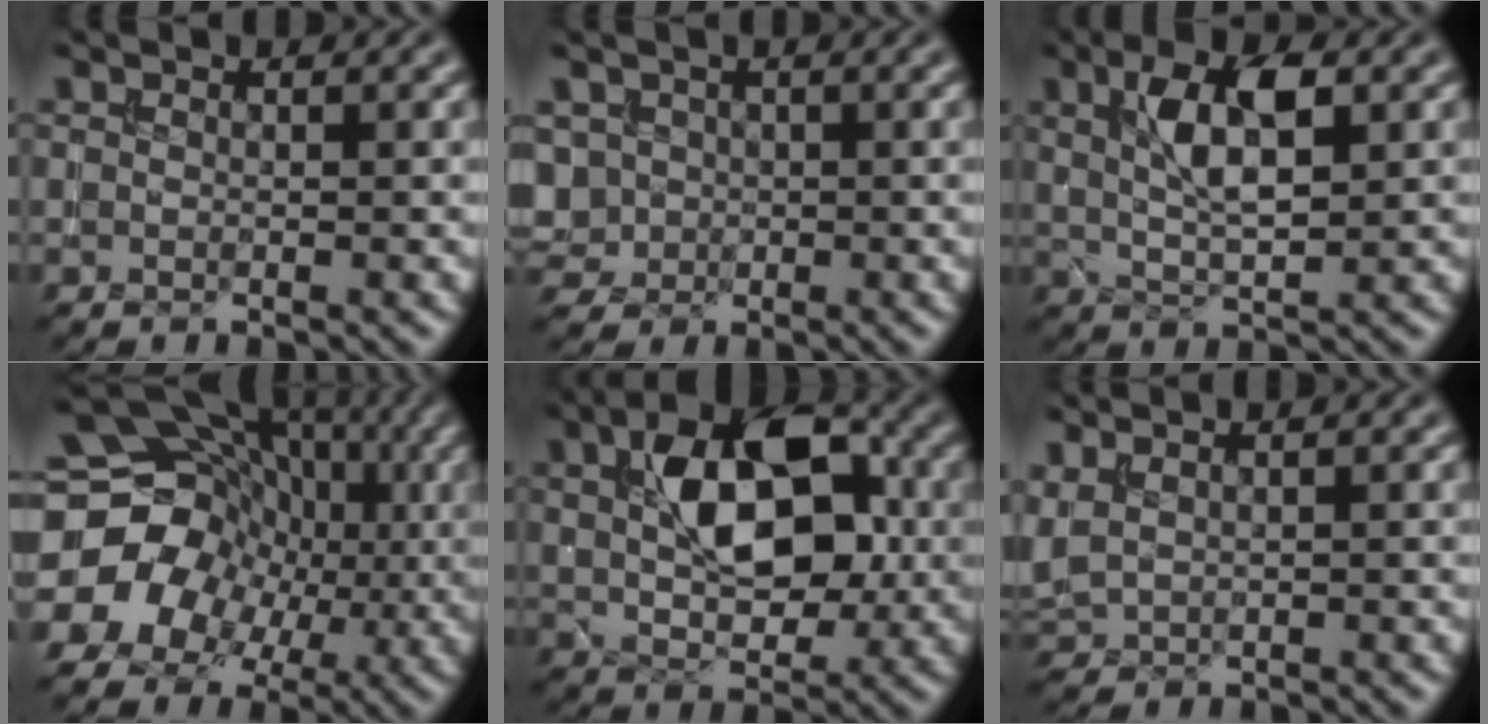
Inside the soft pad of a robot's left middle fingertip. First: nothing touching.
{"total": 3.2, "force": [-0.2, 3.0, 1.2], "torque": [-0.029, 0.006, 0.006]}
{"total": 5.7, "force": [1.5, 2.1, 5.0], "torque": [-0.089, 0.006, 0.029]}
{"total": 17.3, "force": [-0.6, 15.3, 7.9], "torque": [-0.149, 0.013, -0.036]}
{"total": 9.0, "force": [1.9, 5.1, 7.2], "torque": [-0.114, 0.015, 0.031]}
{"total": 1.9, "force": [1.0, 1.0, 1.3], "torque": [-0.041, 0.008, 0.030]}